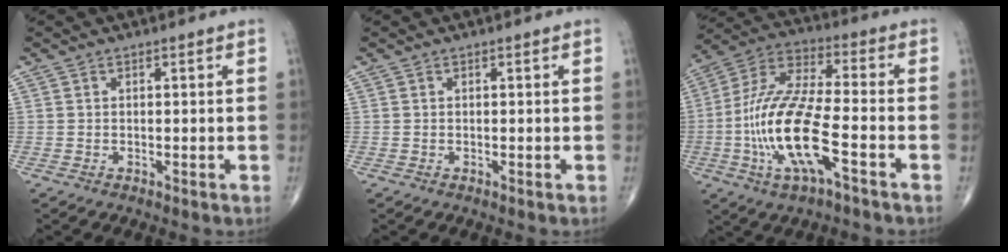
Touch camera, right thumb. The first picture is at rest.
{"total": 0.0}
{"total": 17.9, "force": [-5.4, 5.4, 16.1], "torque": [-0.343, 0.031, -0.102]}